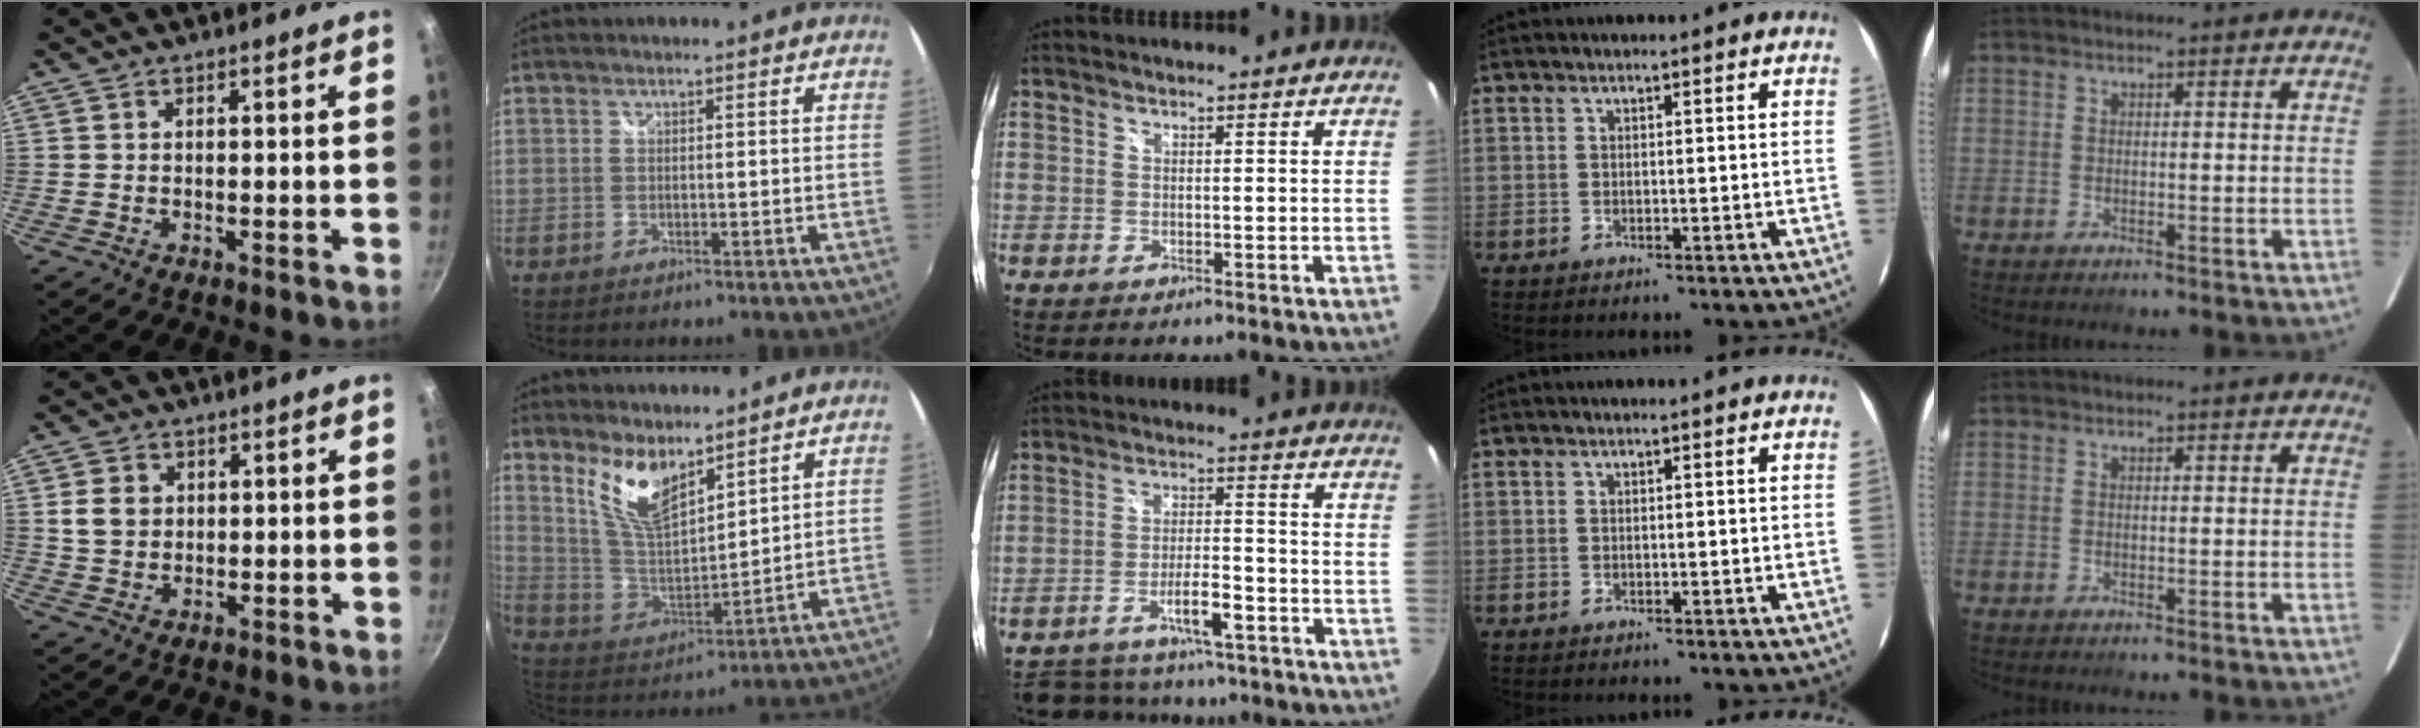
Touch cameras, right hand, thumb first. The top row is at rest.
{"thumb": {"total": 5.0, "force": [1.0, 4.1, 2.6], "torque": [-0.032, 0.002, 0.019]}, "index": {"total": 11.4, "force": [7.7, 4.2, 7.2], "torque": [-0.140, -0.007, 0.161]}, "middle": {"total": 14.5, "force": [-11.8, 5.2, 6.6], "torque": [-0.137, 0.008, -0.167]}}